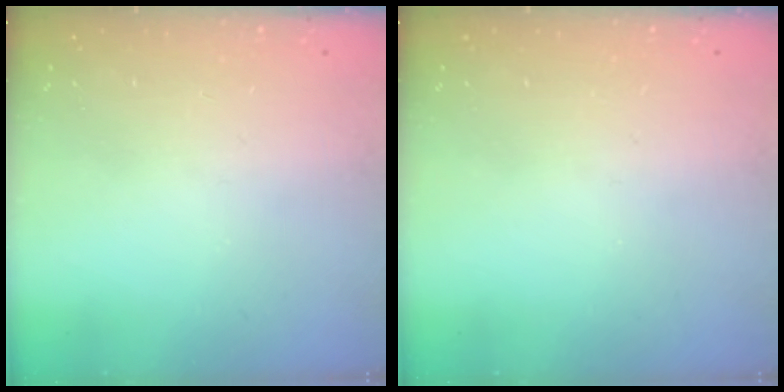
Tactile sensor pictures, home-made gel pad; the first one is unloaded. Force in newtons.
{"total": 0.0}